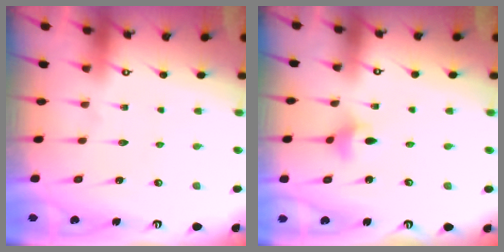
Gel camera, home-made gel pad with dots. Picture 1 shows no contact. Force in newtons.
{"total": 3.0, "press": 3.0, "slide": 0.1}